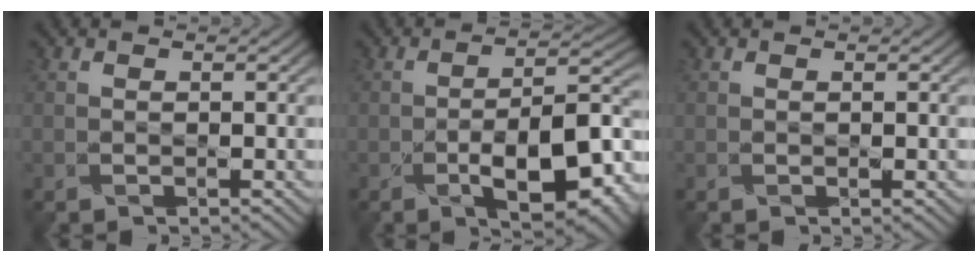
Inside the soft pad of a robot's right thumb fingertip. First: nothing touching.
{"total": 11.0, "force": [-4.8, 3.7, 9.2], "torque": [-0.141, -0.001, -0.073]}
{"total": 0.5, "force": [0.0, 0.2, 0.5], "torque": [-0.007, -0.002, 0.000]}